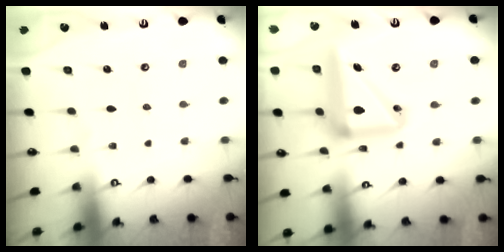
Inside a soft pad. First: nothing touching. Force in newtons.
{"total": 17.3, "press": 17.2, "slide": 1.9}